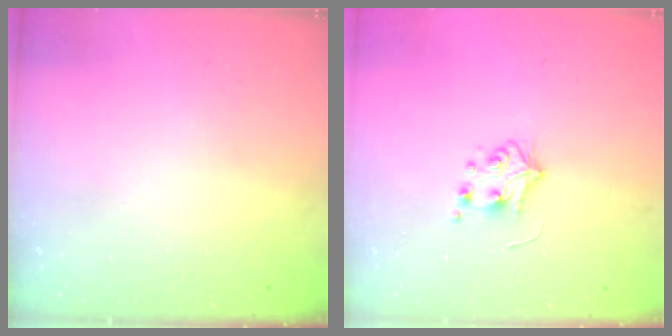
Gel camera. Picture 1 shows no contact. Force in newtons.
{"total": 4.9, "press": 4.8, "slide": 0.5}